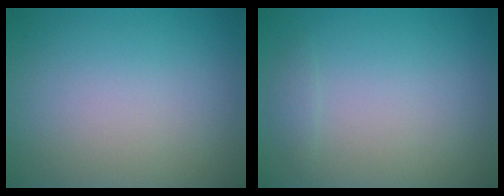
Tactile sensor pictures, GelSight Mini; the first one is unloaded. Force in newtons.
{"total": 0.7, "press": 0.7, "slide": 0.0}